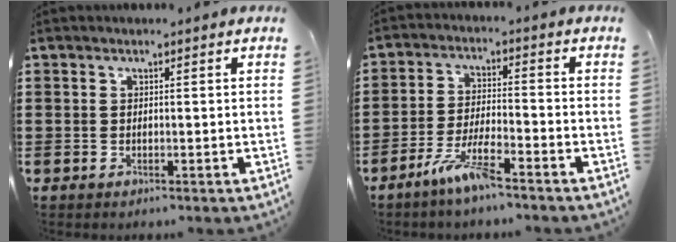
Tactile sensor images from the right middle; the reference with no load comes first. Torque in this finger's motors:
{"motor_torque": [2.14, 0.00, 0.15, 0.15]}